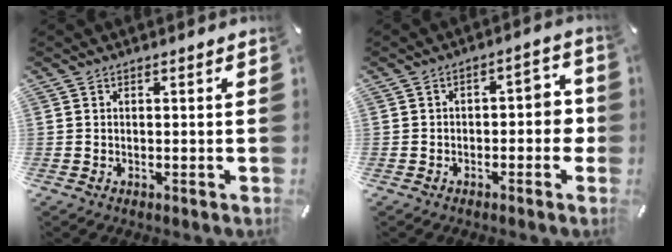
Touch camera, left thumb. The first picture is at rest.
{"total": 5.5, "force": [-1.5, 3.2, 4.3], "torque": [-0.059, 0.015, -0.033]}